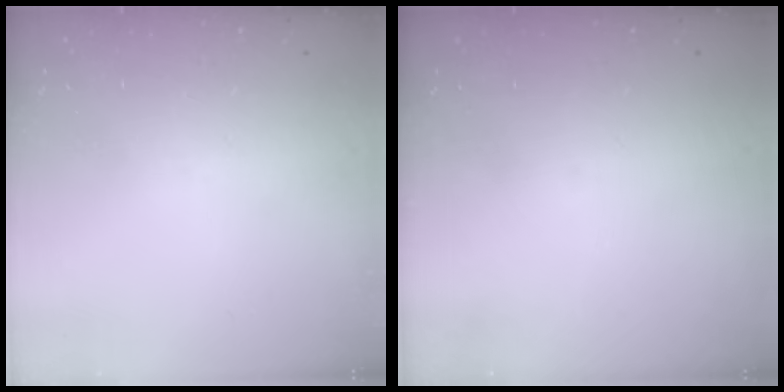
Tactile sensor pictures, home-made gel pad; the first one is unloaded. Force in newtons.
{"total": 0.0}